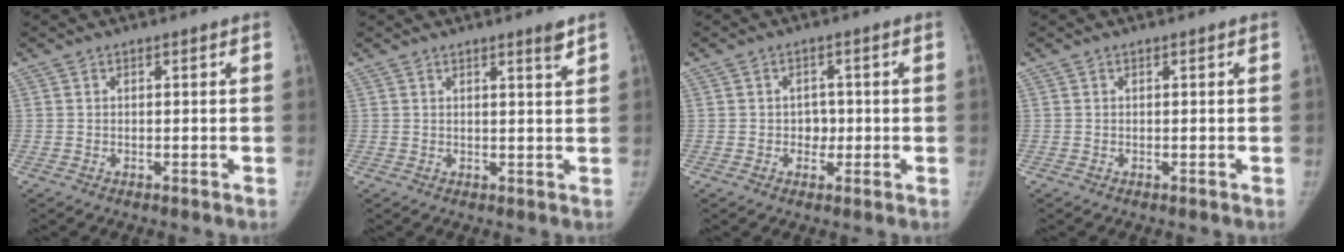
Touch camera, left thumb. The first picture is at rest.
{"total": 2.2, "force": [1.6, 0.0, 1.5], "torque": [-0.019, -0.014, 0.024]}
{"total": 3.2, "force": [-0.4, 2.7, 1.6], "torque": [0.004, 0.008, -0.009]}
{"total": 0.0}